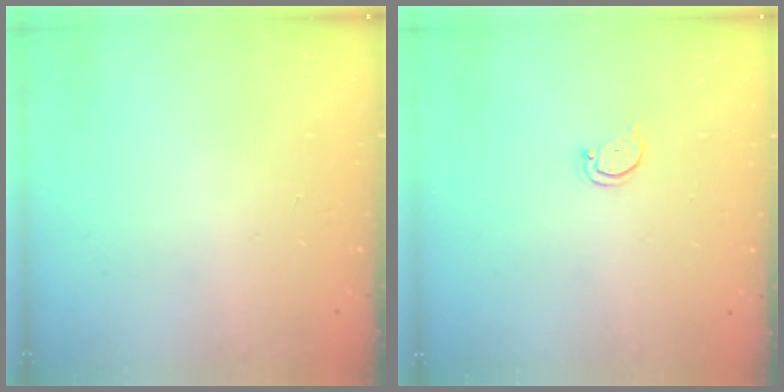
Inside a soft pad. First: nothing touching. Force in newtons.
{"total": 2.6, "press": 2.5, "slide": 0.4}